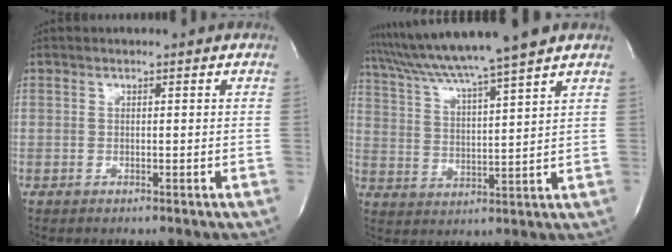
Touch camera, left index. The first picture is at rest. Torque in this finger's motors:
{"motor_torque": [0.30, -0.36, 0.77, 0.13]}